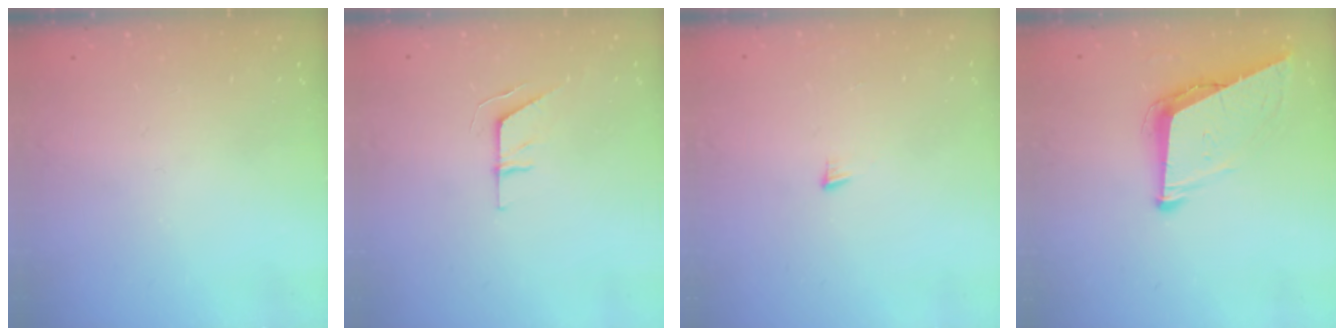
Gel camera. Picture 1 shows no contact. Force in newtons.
{"total": 4.5, "press": 4.5, "slide": 0.3}
{"total": 5.2, "press": 5.2, "slide": 0.3}
{"total": 9.0, "press": 8.6, "slide": 2.6}